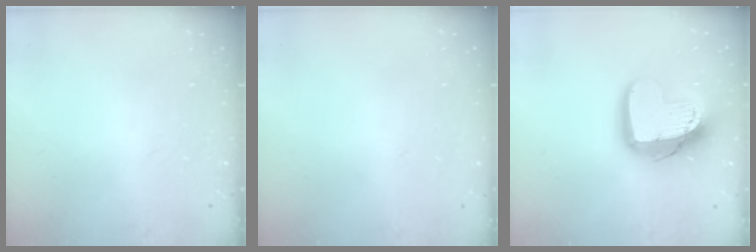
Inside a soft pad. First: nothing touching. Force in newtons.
{"total": 0.0}
{"total": 16.5, "press": 16.5, "slide": 1.4}